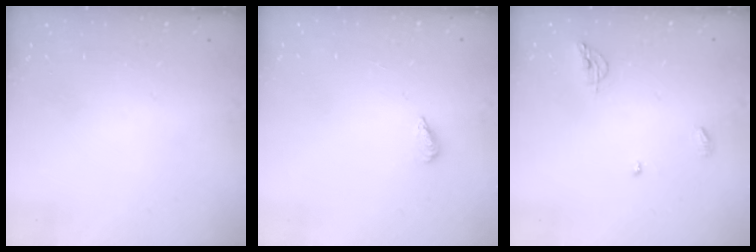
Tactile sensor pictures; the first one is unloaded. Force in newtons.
{"total": 2.1, "press": 1.9, "slide": 0.8}
{"total": 6.0, "press": 6.0, "slide": 0.4}